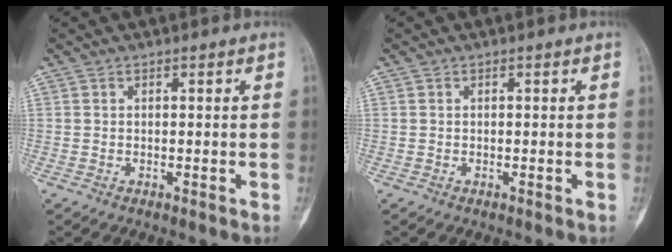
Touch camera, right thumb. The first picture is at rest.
{"total": 0.0}